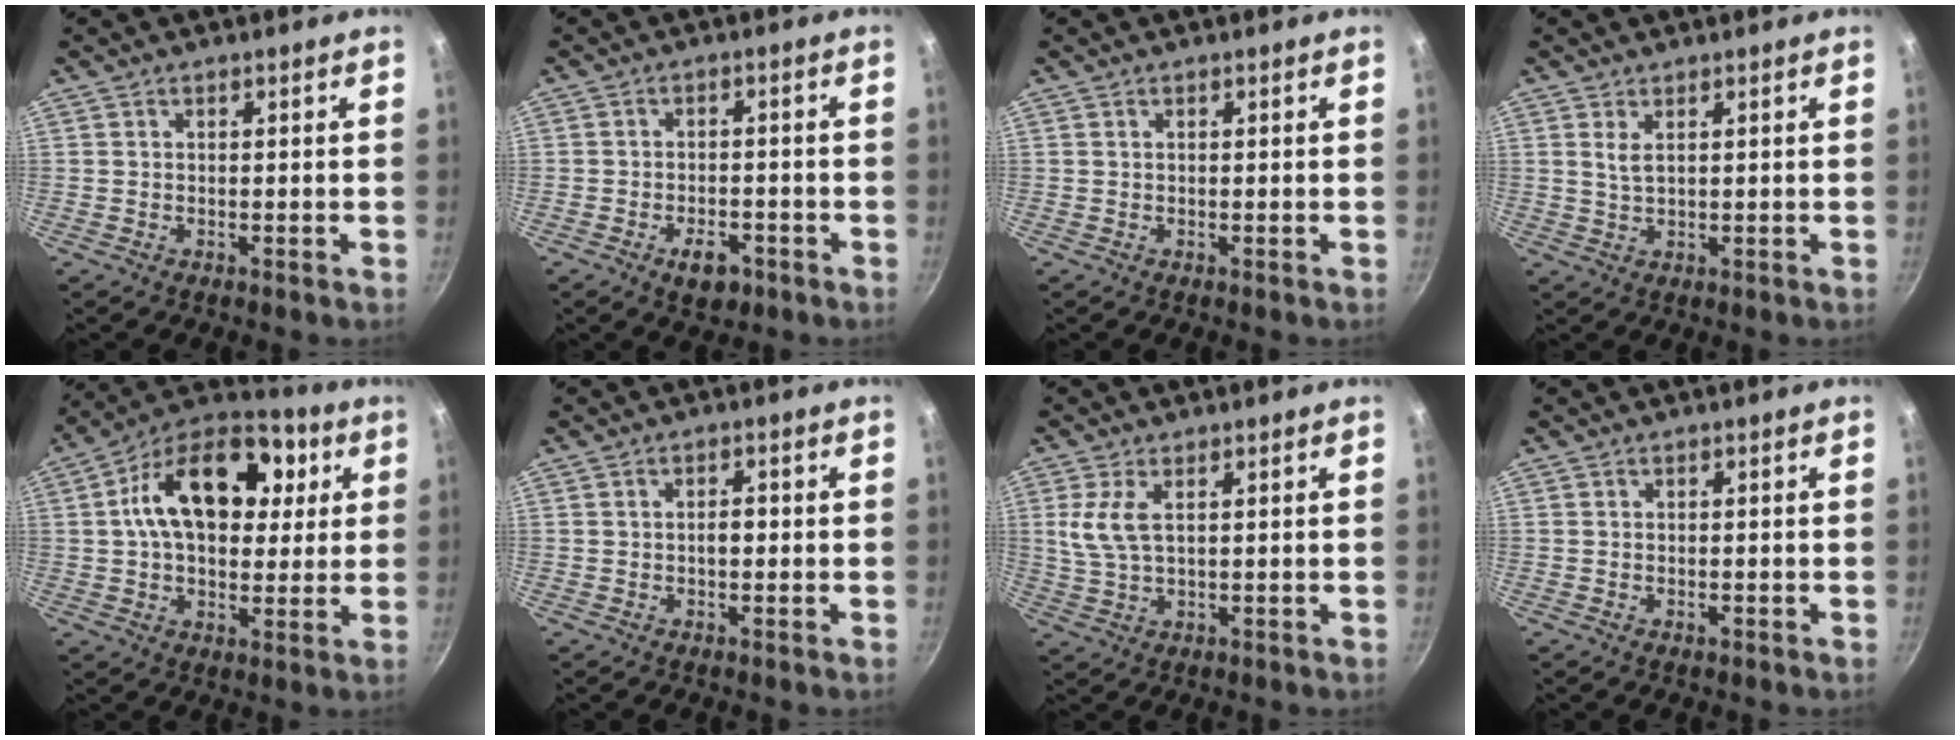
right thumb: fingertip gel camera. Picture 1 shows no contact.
{"total": 5.1, "force": [-2.8, 2.8, 3.2], "torque": [-0.039, 0.014, -0.041]}
{"total": 0.0}
{"total": 2.1, "force": [0.9, 0.8, 1.6], "torque": [-0.033, -0.004, 0.026]}
{"total": 20.7, "force": [4.7, 12.9, 15.6], "torque": [-0.219, 0.018, 0.063]}
{"total": 2.0, "force": [-0.2, 1.2, 1.6], "torque": [-0.018, 0.005, -0.006]}
{"total": 5.5, "force": [1.5, 2.5, 4.6], "torque": [-0.112, 0.000, 0.037]}
{"total": 0.7, "force": [-0.3, 0.4, 0.5], "torque": [-0.010, 0.004, -0.004]}